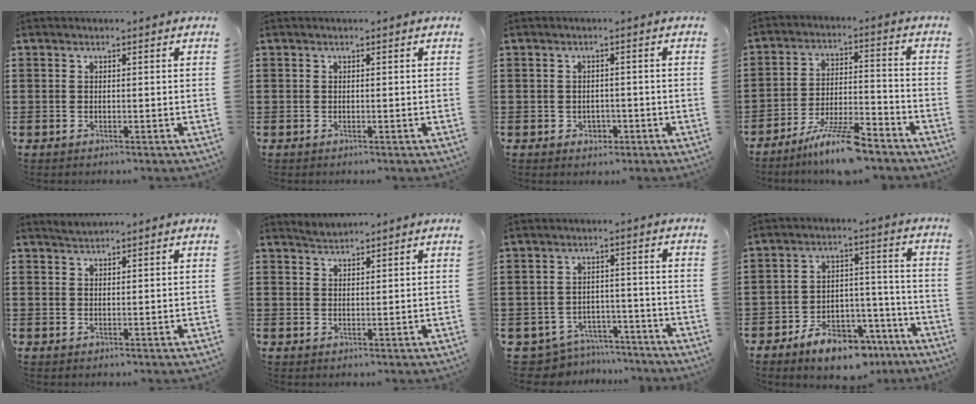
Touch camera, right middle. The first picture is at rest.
{"total": 0.0}
{"total": 1.5, "force": [-0.6, 1.2, 0.7], "torque": [-0.016, 0.003, -0.014]}
{"total": 8.7, "force": [-7.1, 1.1, 5.0], "torque": [-0.091, 0.005, -0.131]}
{"total": 1.1, "force": [1.1, -0.1, 0.0], "torque": [-0.002, -0.001, 0.022]}
{"total": 1.6, "force": [1.6, 0.0, -0.3], "torque": [0.000, 0.003, 0.032]}
{"total": 4.9, "force": [-4.9, 0.9, 0.1], "torque": [-0.021, 0.007, -0.106]}
{"total": 8.8, "force": [-7.0, 3.5, 3.9], "torque": [-0.058, 0.032, -0.126]}